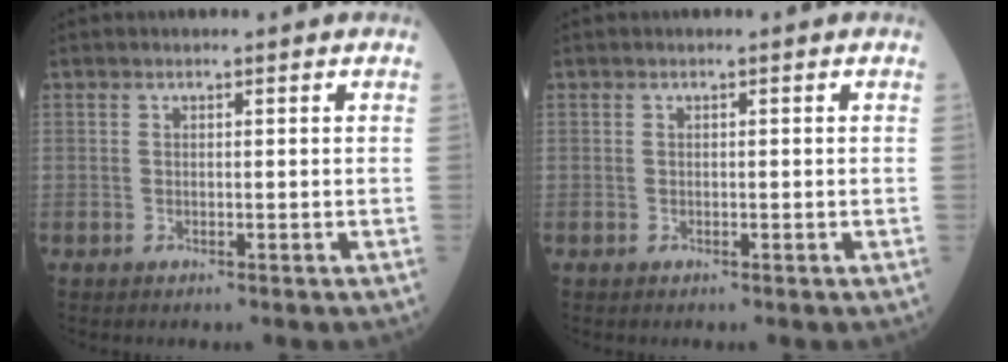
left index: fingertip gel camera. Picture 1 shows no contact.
{"total": 0.0}